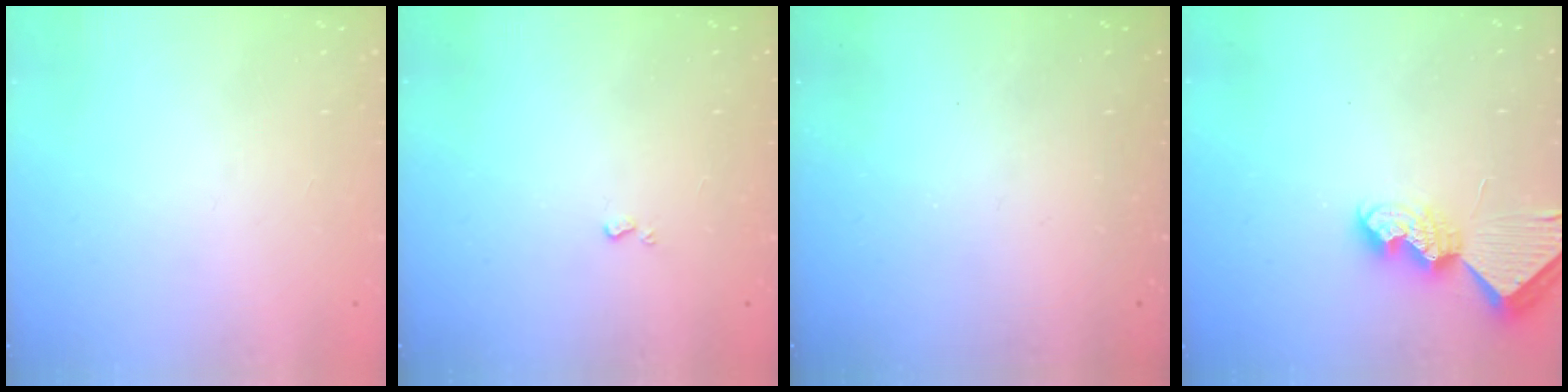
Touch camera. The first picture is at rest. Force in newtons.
{"total": 0.7, "press": 0.7, "slide": 0.2}
{"total": 0.0}
{"total": 8.3, "press": 8.3, "slide": 0.7}